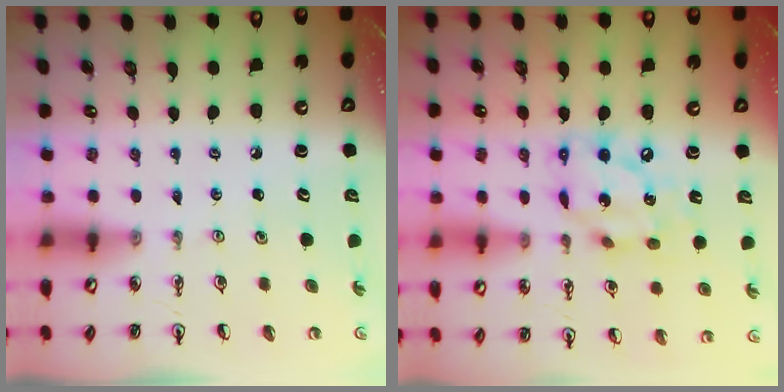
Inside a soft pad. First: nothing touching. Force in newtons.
{"total": 14.4, "press": 14.3, "slide": 1.7}